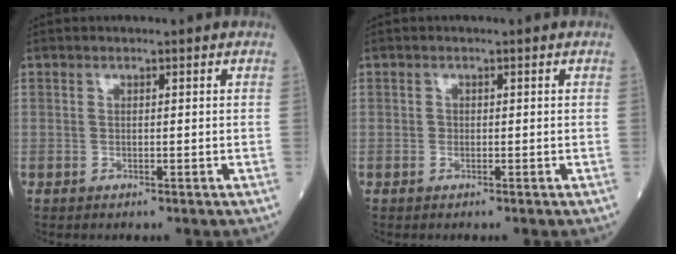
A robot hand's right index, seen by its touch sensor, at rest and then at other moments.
{"total": 0.5, "force": [-0.1, 0.5, 0.1], "torque": [0.000, 0.002, -0.002]}